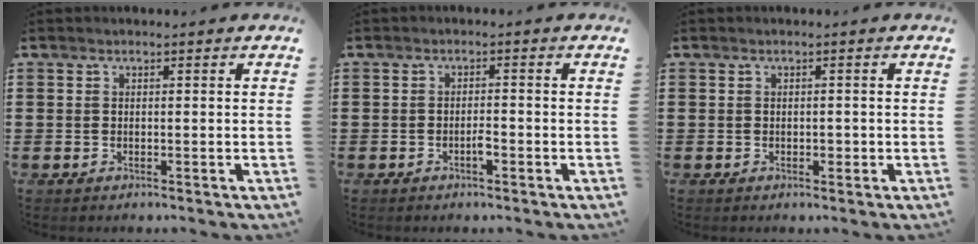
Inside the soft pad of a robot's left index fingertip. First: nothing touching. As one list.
[{"total": 1.7, "force": [-0.8, 0.5, 1.4], "torque": [-0.027, 0.001, -0.016]}, {"total": 0.9, "force": [-0.1, 0.6, 0.6], "torque": [-0.013, 0.002, -0.003]}]